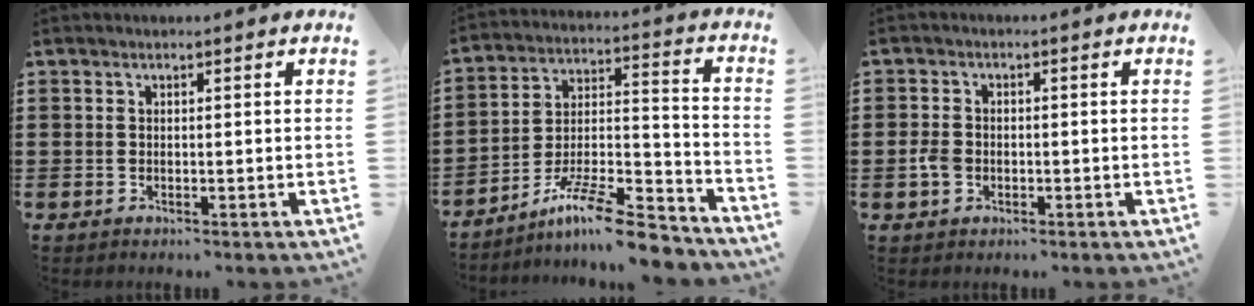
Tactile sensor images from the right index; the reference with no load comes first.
{"total": 12.1, "force": [-9.9, 1.5, 6.8], "torque": [-0.102, 0.027, -0.184]}
{"total": 2.8, "force": [-0.8, 2.1, 1.6], "torque": [-0.046, -0.003, -0.019]}